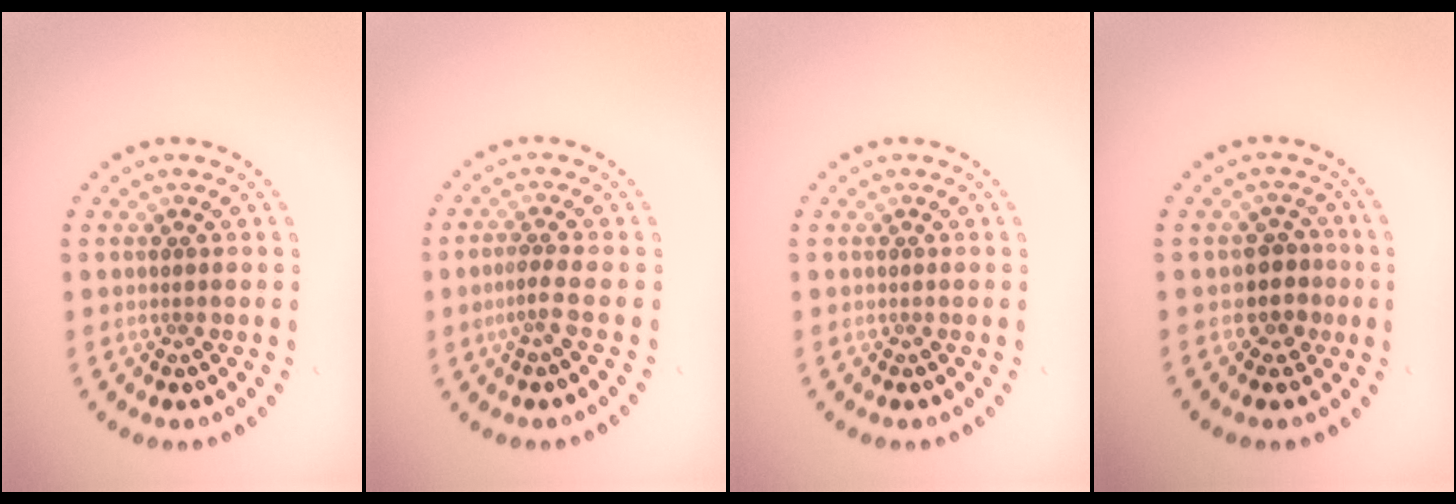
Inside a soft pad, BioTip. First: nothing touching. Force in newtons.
{"total": 1.9, "press": 1.3, "slide": 1.4}
{"total": 0.0}
{"total": 2.3, "press": 1.9, "slide": 1.2}